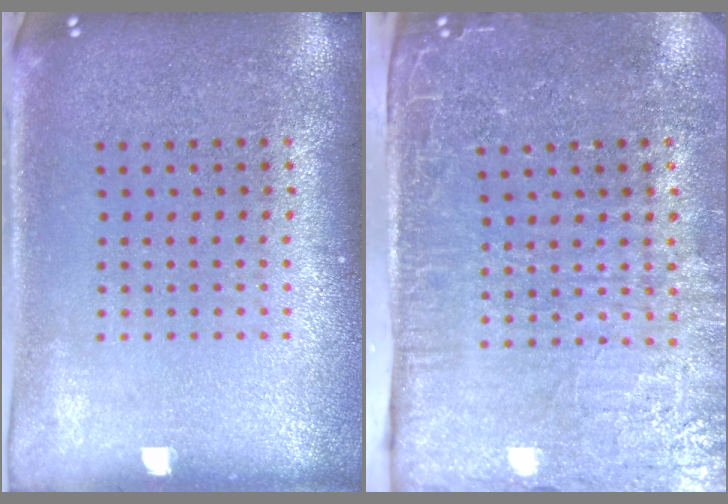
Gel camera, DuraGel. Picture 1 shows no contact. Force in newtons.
{"total": 4.8, "press": 4.0, "slide": 2.6}